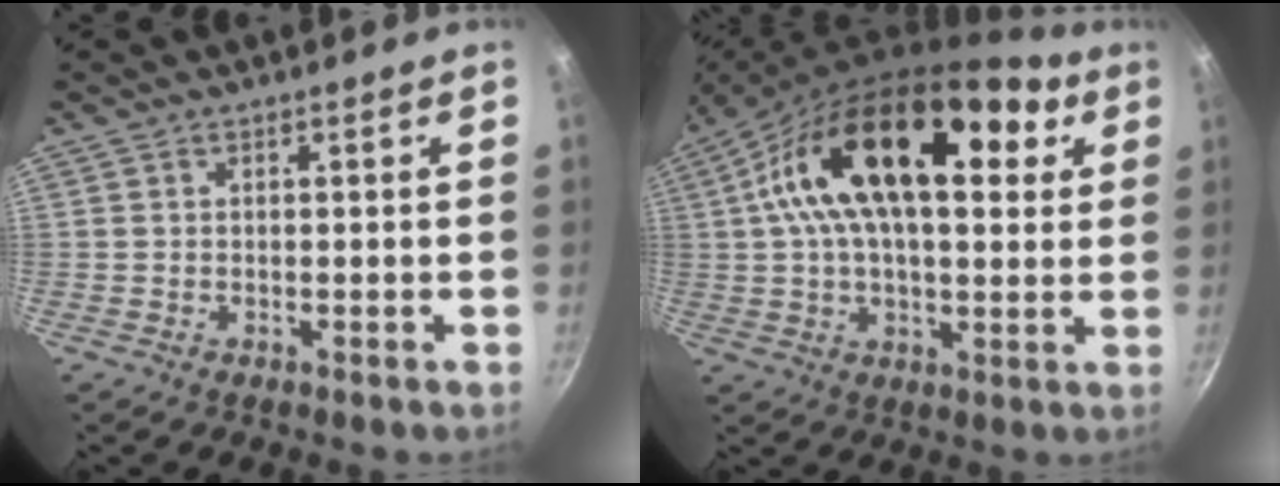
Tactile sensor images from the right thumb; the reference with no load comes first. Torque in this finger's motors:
{"motor_torque": [2.00, 3.01, 1.04, -0.41, 0.64]}